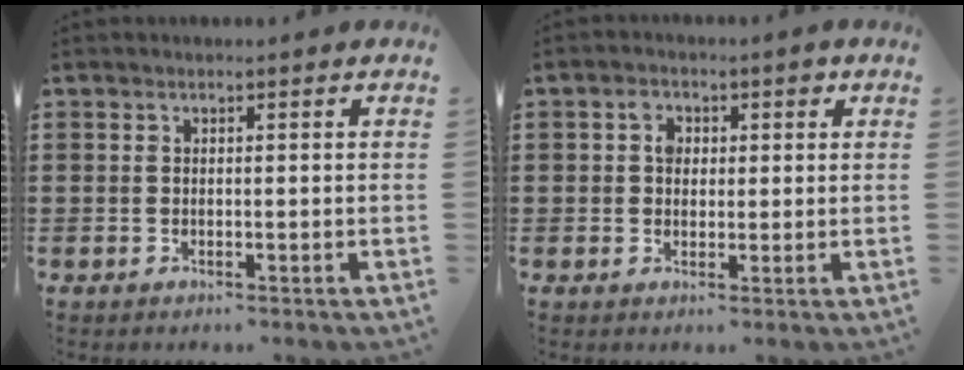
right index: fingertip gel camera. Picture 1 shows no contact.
{"total": 3.2, "force": [0.7, 2.5, 2.0], "torque": [-0.041, 0.011, 0.008]}